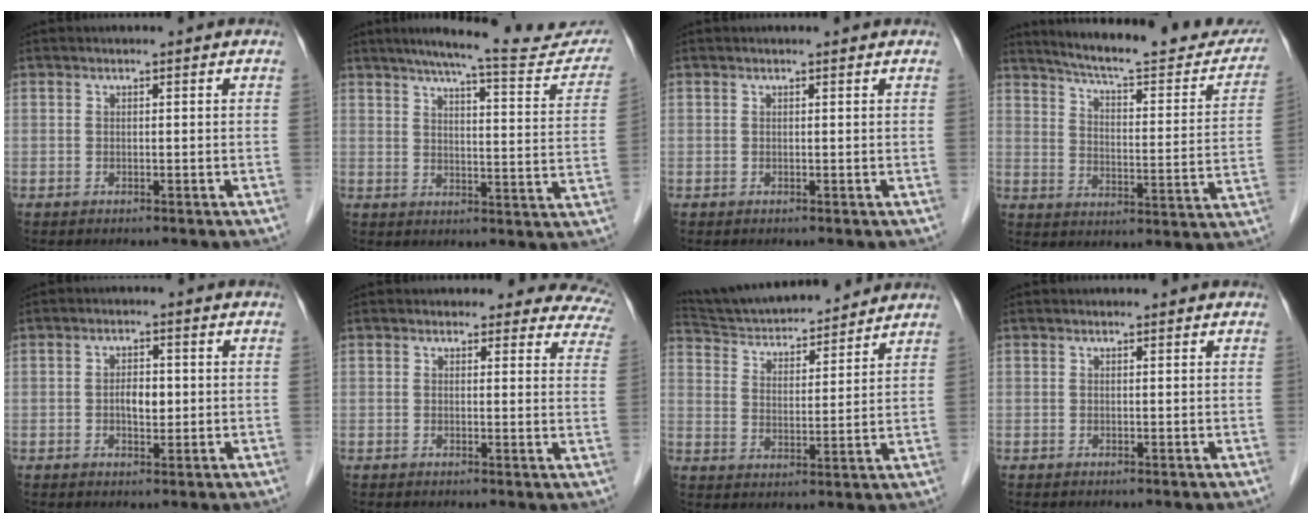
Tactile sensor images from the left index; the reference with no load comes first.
{"total": 18.7, "force": [16.6, 2.2, 8.3], "torque": [-0.104, -0.018, 0.202]}
{"total": 0.8, "force": [0.7, 0.0, 0.2], "torque": [-0.010, 0.005, 0.008]}
{"total": 22.8, "force": [20.7, 3.4, 8.9], "torque": [-0.121, -0.044, 0.264]}
{"total": 3.0, "force": [-0.3, 1.6, 2.5], "torque": [-0.044, 0.003, -0.004]}
{"total": 12.1, "force": [11.1, 4.6, 1.2], "torque": [0.041, -0.038, 0.075]}
{"total": 16.2, "force": [15.2, 2.5, 5.0], "torque": [-0.086, 0.020, 0.245]}
{"total": 0.9, "force": [0.9, 0.2, 0.1], "torque": [-0.012, 0.012, 0.010]}